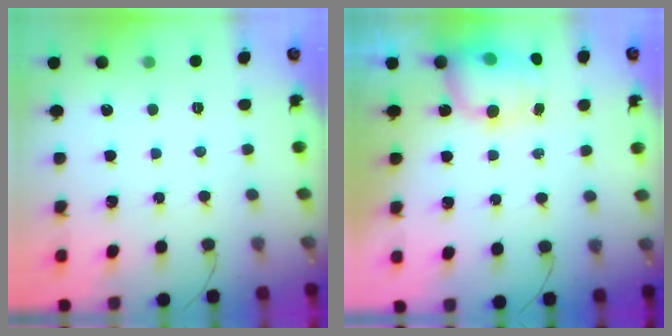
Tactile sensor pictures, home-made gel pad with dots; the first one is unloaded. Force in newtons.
{"total": 7.9, "press": 7.9, "slide": 0.9}